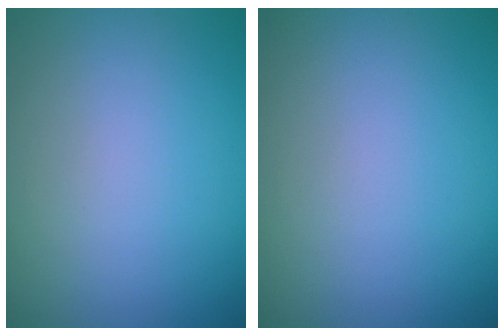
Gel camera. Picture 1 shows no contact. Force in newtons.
{"total": 0.0}